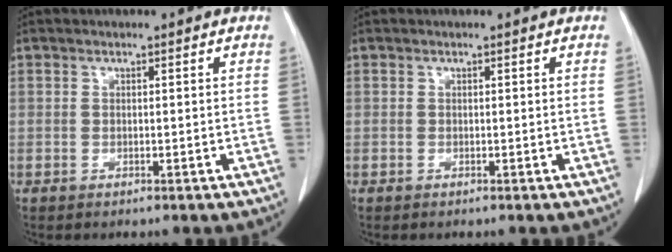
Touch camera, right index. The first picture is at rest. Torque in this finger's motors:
{"motor_torque": [0.04, -0.02, 0.01, 0.01]}